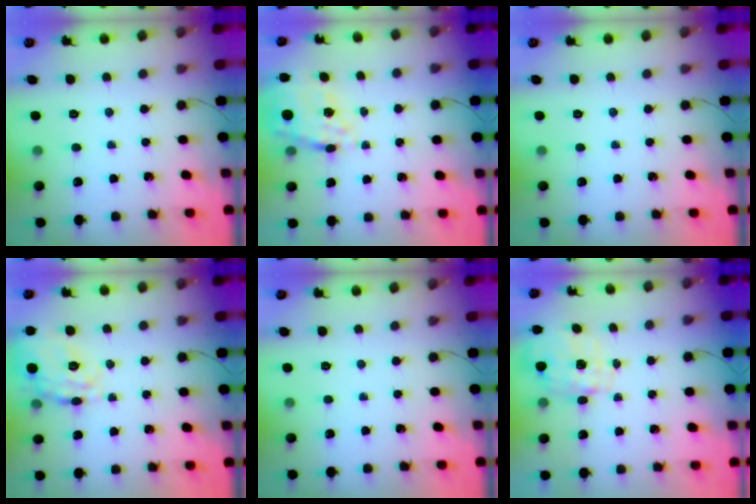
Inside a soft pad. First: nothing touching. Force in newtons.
{"total": 17.0, "press": 16.7, "slide": 3.4}
{"total": 0.0}
{"total": 19.5, "press": 19.5, "slide": 0.5}
{"total": 0.0}
{"total": 2.8, "press": 2.7, "slide": 0.9}